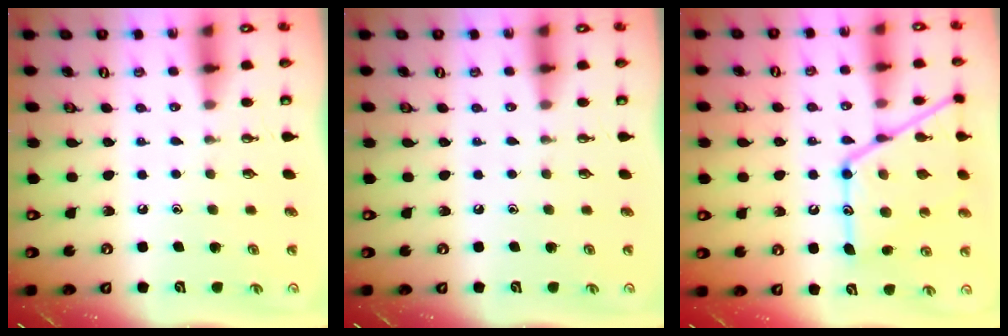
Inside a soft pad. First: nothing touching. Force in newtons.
{"total": 0.0}
{"total": 19.2, "press": 19.1, "slide": 1.6}